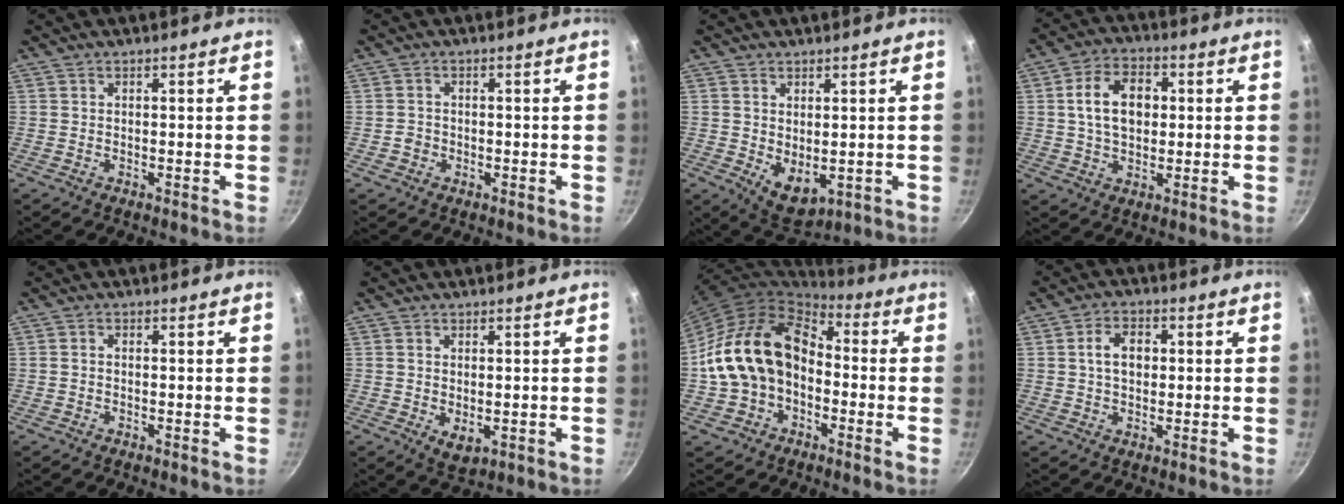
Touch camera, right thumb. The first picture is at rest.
{"total": 1.9, "force": [-0.6, 1.7, 0.6], "torque": [-0.004, 0.008, -0.009]}
{"total": 6.5, "force": [0.2, 4.1, 5.1], "torque": [-0.067, -0.022, 0.019]}
{"total": 10.6, "force": [1.5, 7.3, 7.6], "torque": [-0.108, 0.014, 0.018]}
{"total": 0.8, "force": [-0.2, 0.6, 0.5], "torque": [-0.010, 0.005, -0.003]}
{"total": 3.9, "force": [-0.2, 2.4, 3.1], "torque": [-0.048, -0.014, 0.002]}
{"total": 17.0, "force": [-1.7, 12.8, 11.2], "torque": [-0.175, 0.054, -0.037]}
{"total": 5.9, "force": [0.7, 4.1, 4.2], "torque": [-0.054, 0.009, 0.008]}